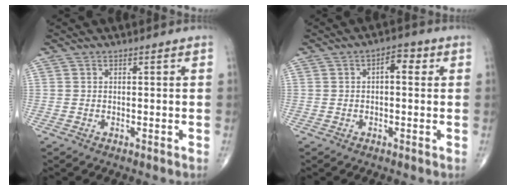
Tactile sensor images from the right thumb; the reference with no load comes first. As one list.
[{"total": 3.8, "force": [0.9, 1.9, 3.2], "torque": [-0.035, 0.011, 0.004]}]